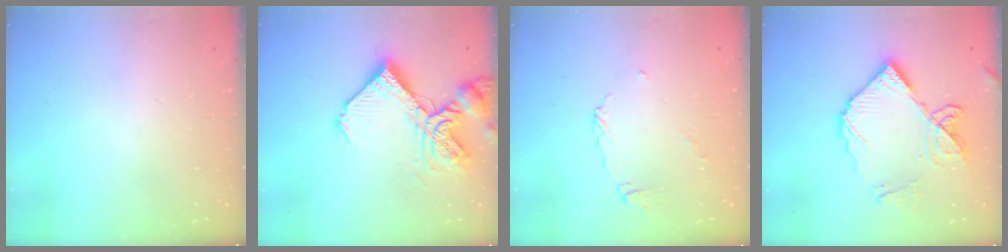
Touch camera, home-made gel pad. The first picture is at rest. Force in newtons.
{"total": 15.4, "press": 15.3, "slide": 2.1}
{"total": 6.5, "press": 6.5, "slide": 0.7}
{"total": 14.1, "press": 14.0, "slide": 1.1}